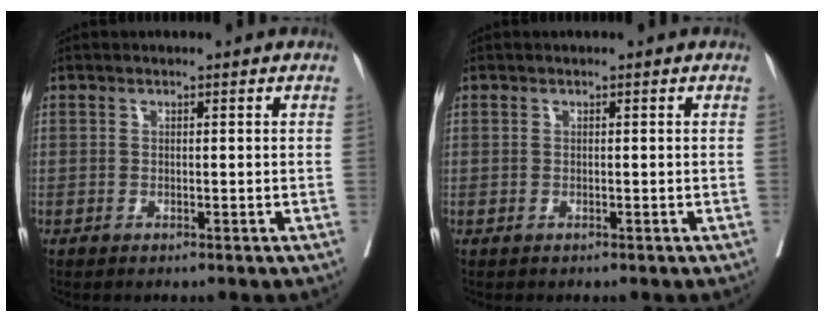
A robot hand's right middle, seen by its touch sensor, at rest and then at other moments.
{"total": 0.0}